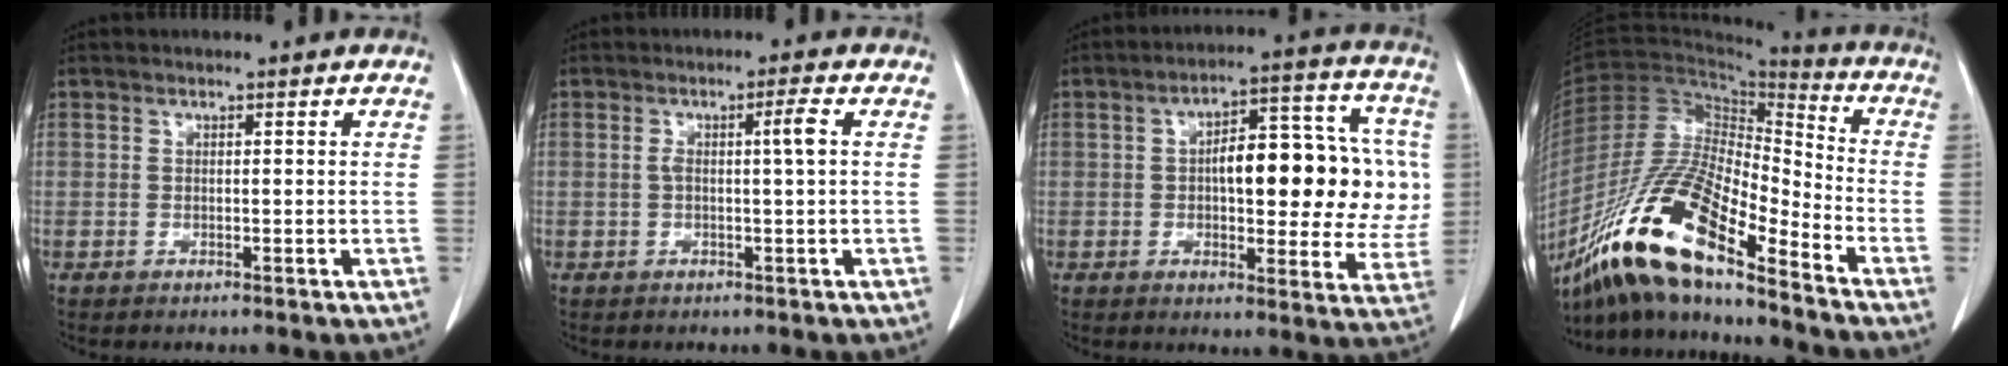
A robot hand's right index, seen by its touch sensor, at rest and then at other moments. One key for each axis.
{"total": 3.1, "fx": 0.4, "fy": -0.4, "fz": 3.1, "tx": -0.058, "ty": 0.007, "tz": 0.008}
{"total": 16.6, "fx": 1.0, "fy": 6.3, "fz": 15.3, "tx": -0.193, "ty": 0.040, "tz": 0.019}
{"total": 19.7, "fx": -14.1, "fy": 3.2, "fz": 13.4, "tx": -0.278, "ty": -0.022, "tz": -0.263}